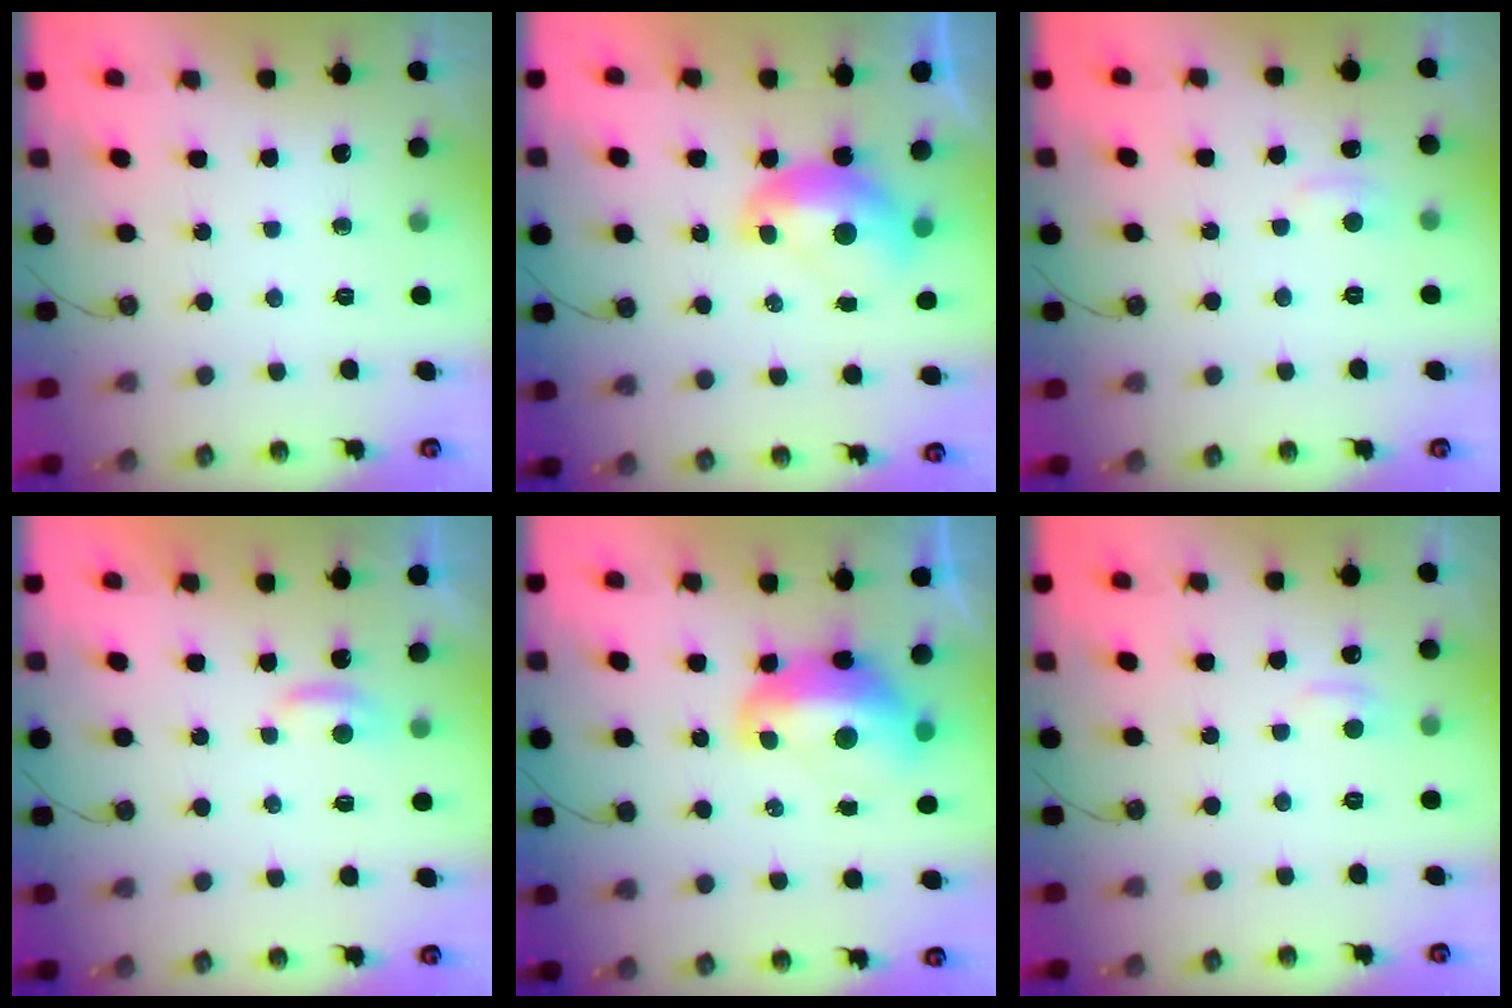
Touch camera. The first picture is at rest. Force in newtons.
{"total": 2.1, "press": 2.1, "slide": 0.3}
{"total": 1.0, "press": 0.5, "slide": 0.8}
{"total": 2.3, "press": 2.3, "slide": 0.4}
{"total": 4.9, "press": 4.8, "slide": 1.0}
{"total": 0.8, "press": 0.2, "slide": 0.8}